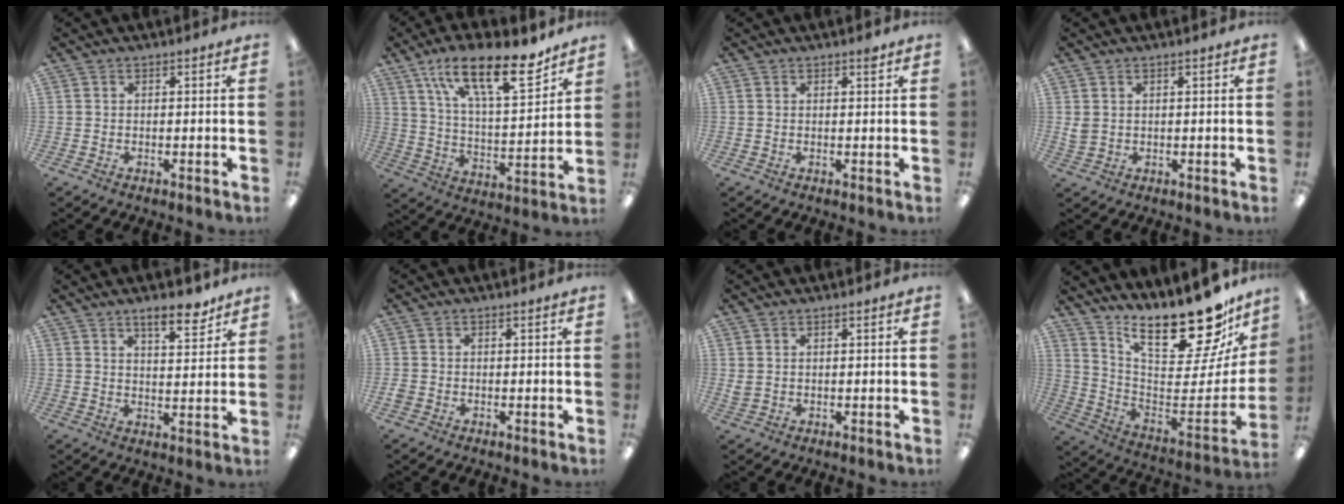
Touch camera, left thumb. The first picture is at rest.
{"total": 20.6, "force": [13.6, 7.4, 13.7], "torque": [-0.222, -0.067, 0.225]}
{"total": 1.9, "force": [1.4, 0.5, 1.3], "torque": [-0.011, -0.005, 0.021]}
{"total": 2.2, "force": [0.9, 1.5, 1.2], "torque": [-0.026, 0.003, 0.016]}
{"total": 8.0, "force": [5.9, 2.8, 4.7], "torque": [-0.059, -0.035, 0.097]}
{"total": 1.3, "force": [-0.4, 1.1, 0.6], "torque": [-0.011, 0.004, -0.008]}
{"total": 1.5, "force": [0.7, 1.0, 0.9], "torque": [-0.020, 0.003, 0.012]}
{"total": 23.9, "force": [18.1, 7.9, 13.4], "torque": [-0.169, -0.145, 0.301]}